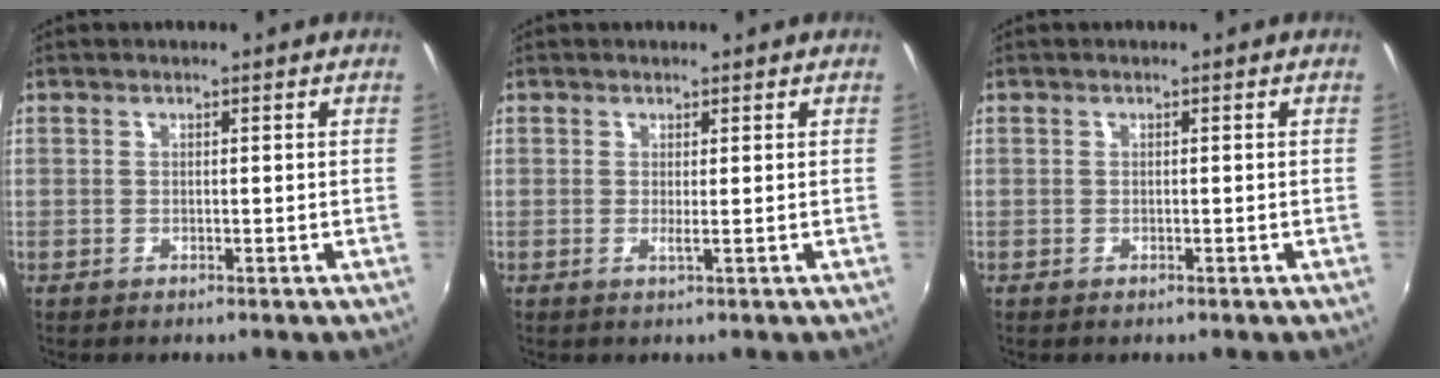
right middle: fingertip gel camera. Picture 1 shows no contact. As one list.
[{"total": 0.8, "force": [0.2, -0.3, 0.7], "torque": [-0.016, -0.005, 0.002]}, {"total": 0.0}]